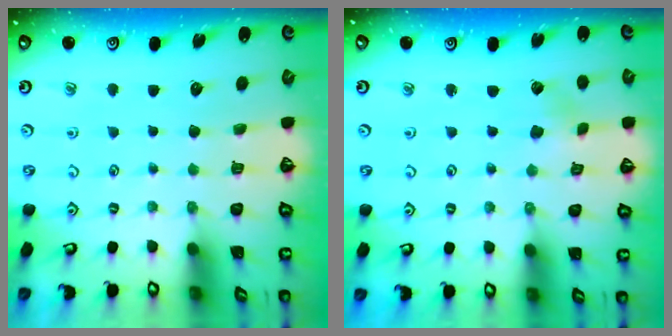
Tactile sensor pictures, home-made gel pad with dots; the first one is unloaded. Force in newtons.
{"total": 2.3, "press": 2.3, "slide": 0.3}